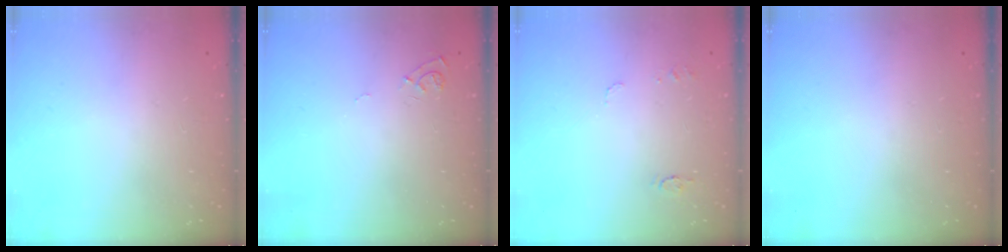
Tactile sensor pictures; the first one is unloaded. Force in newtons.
{"total": 6.8, "press": 6.8, "slide": 0.6}
{"total": 5.2, "press": 5.1, "slide": 0.5}
{"total": 0.0}